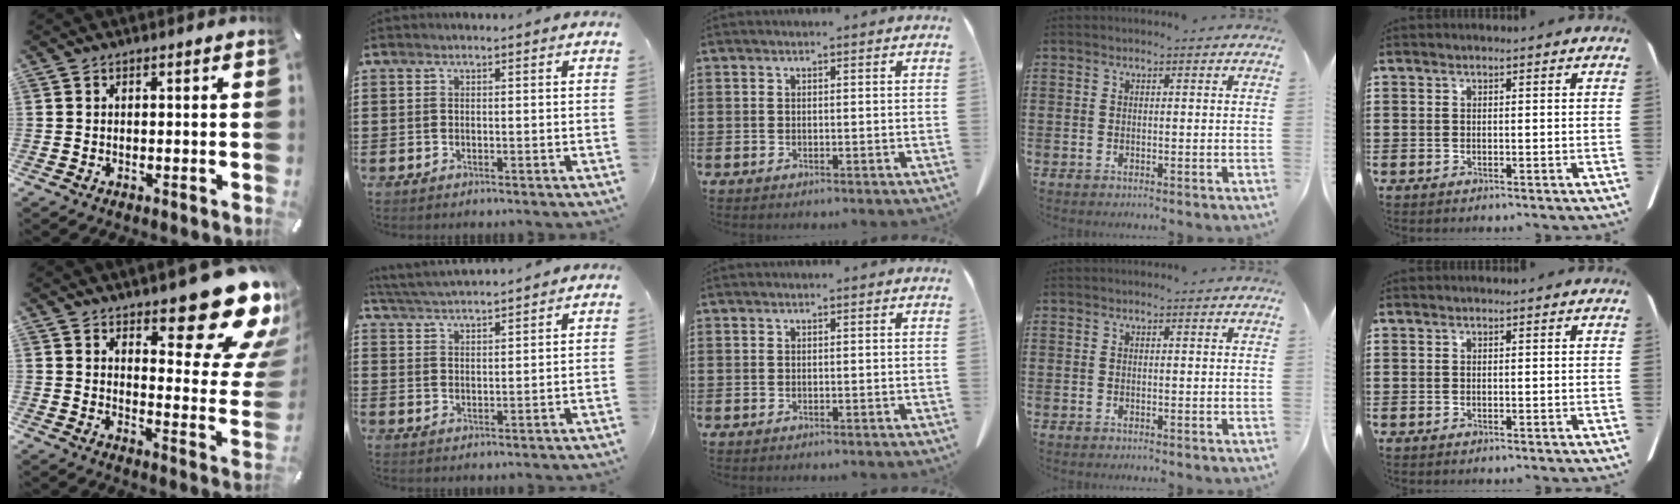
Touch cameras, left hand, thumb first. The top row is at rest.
{"thumb": {"total": 20.1, "force": [14.1, 7.7, 12.1], "torque": [-0.125, -0.121, 0.233]}, "index": {"total": 3.8, "force": [3.7, -0.3, 0.5], "torque": [-0.025, -0.016, 0.066]}}